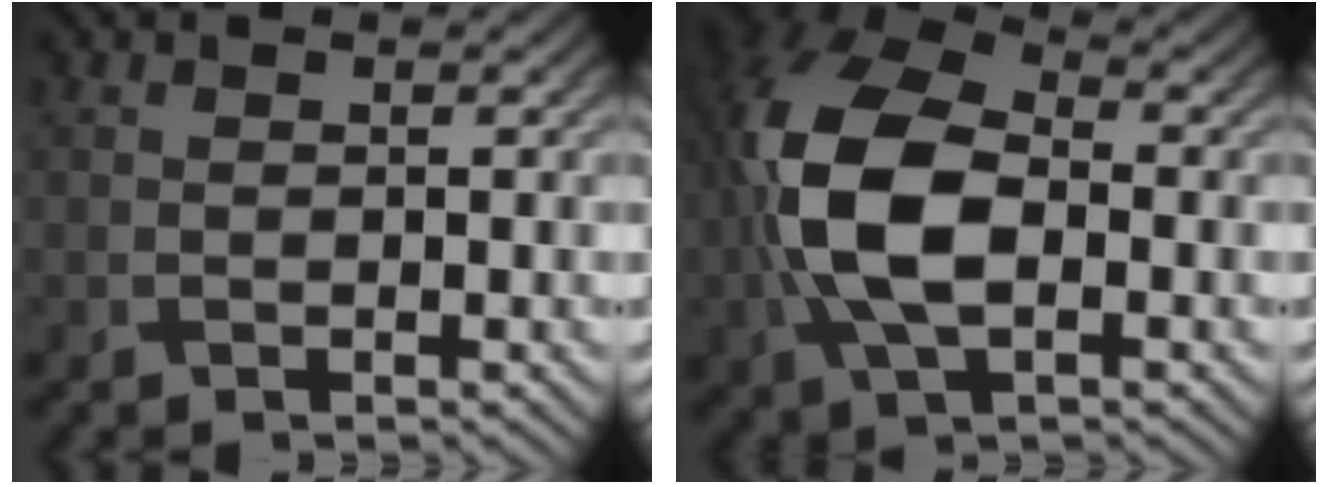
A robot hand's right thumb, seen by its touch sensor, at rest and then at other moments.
{"total": 12.7, "force": [-1.4, 7.0, 10.5], "torque": [-0.248, 0.007, -0.039]}